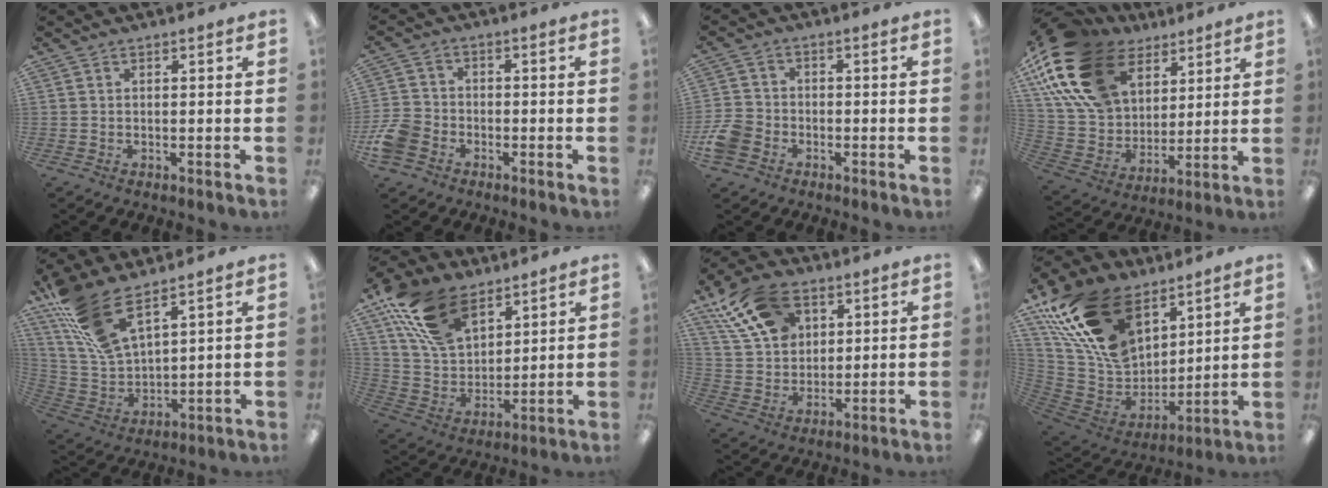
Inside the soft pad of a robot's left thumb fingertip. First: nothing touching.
{"total": 7.3, "force": [-3.6, 5.4, 3.4], "torque": [-0.082, 0.022, -0.069]}
{"total": 6.5, "force": [-3.1, 4.9, 2.9], "torque": [-0.061, 0.020, -0.055]}
{"total": 24.2, "force": [12.9, 15.1, 13.9], "torque": [-0.303, -0.045, 0.237]}
{"total": 14.7, "force": [10.2, 5.5, 8.9], "torque": [-0.211, -0.045, 0.189]}
{"total": 18.8, "force": [11.8, 10.6, 10.1], "torque": [-0.217, -0.039, 0.223]}
{"total": 17.2, "force": [9.1, 11.1, 9.6], "torque": [-0.197, -0.018, 0.172]}
{"total": 24.2, "force": [14.3, 14.6, 13.0], "torque": [-0.278, -0.062, 0.266]}